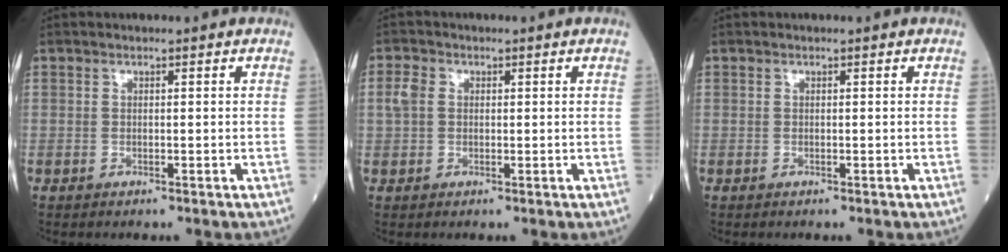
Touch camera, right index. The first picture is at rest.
{"total": 2.5, "force": [0.4, 2.1, 1.4], "torque": [-0.045, 0.011, 0.004]}
{"total": 0.0}